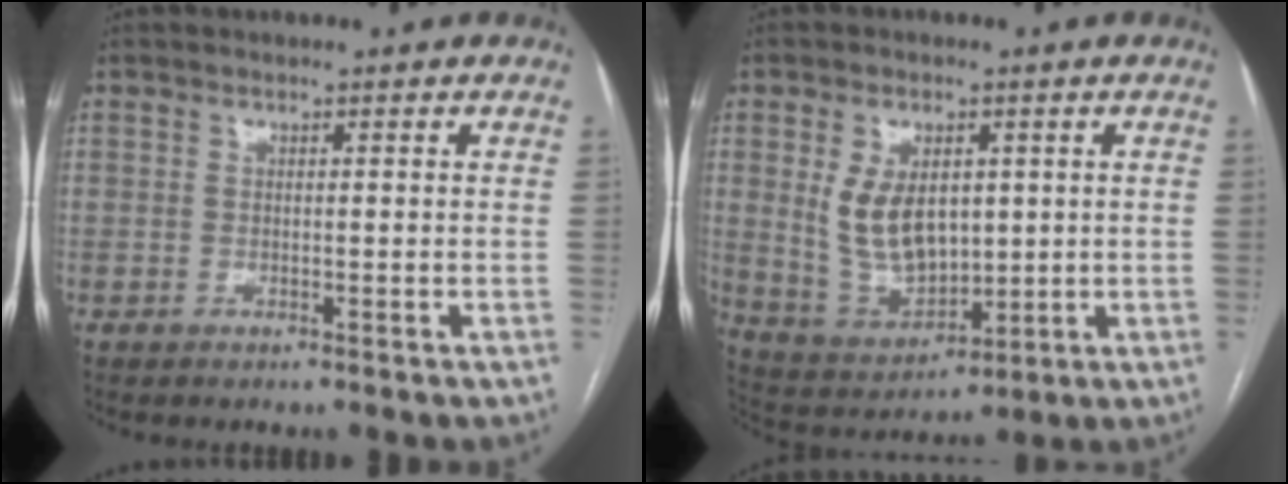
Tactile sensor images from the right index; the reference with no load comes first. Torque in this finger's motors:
{"motor_torque": [0.39, -0.02, 0.31, 0.08]}